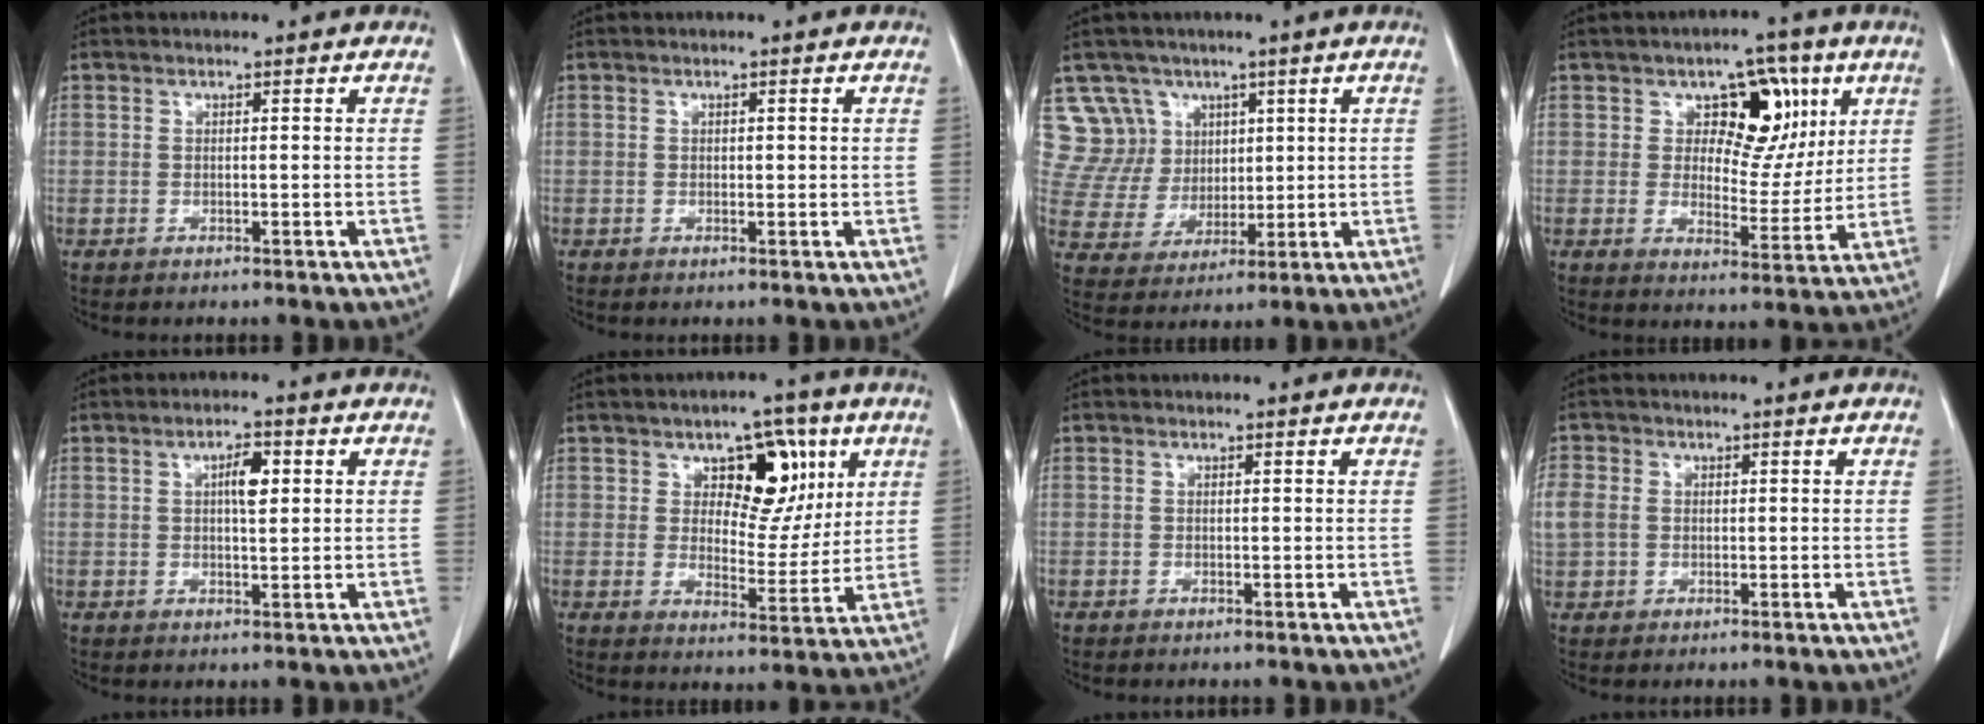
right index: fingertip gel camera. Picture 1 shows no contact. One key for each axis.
{"total": 0.7, "fx": 0.2, "fy": 0.4, "fz": 0.5, "tx": -0.004, "ty": 0.001, "tz": 0.003}
{"total": 9.5, "fx": 5.3, "fy": 7.8, "fz": -0.1, "tx": -0.006, "ty": 0.028, "tz": 0.114}
{"total": 10.2, "fx": 4.1, "fy": 6.1, "fz": 7.0, "tx": -0.079, "ty": 0.016, "tz": 0.062}
{"total": 3.8, "fx": 1.0, "fy": 1.2, "fz": 3.5, "tx": -0.058, "ty": 0.006, "tz": 0.015}
{"total": 10.4, "fx": 4.4, "fy": 5.7, "fz": 7.5, "tx": -0.091, "ty": 0.015, "tz": 0.069}
{"total": 0.0}
{"total": 4.6, "fx": 0.4, "fy": 4.0, "fz": 2.3, "tx": -0.075, "ty": 0.015, "tz": 0.014}